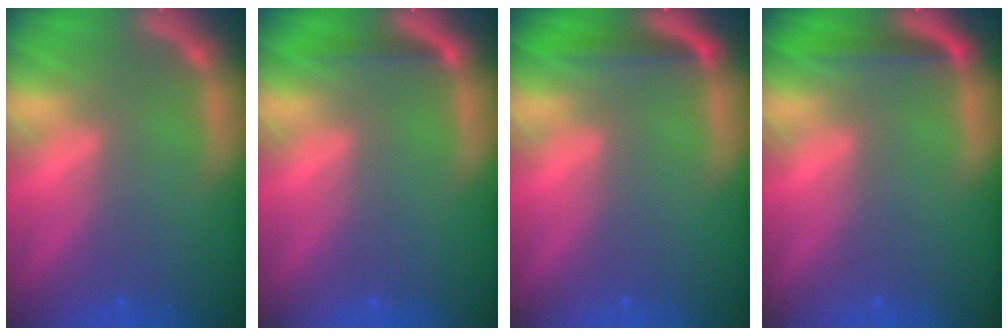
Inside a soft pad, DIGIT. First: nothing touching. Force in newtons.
{"total": 1.4}
{"total": 2.5}
{"total": 2.5}